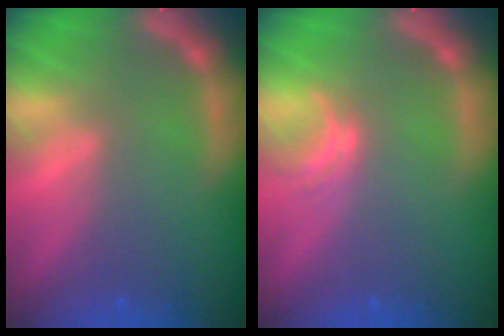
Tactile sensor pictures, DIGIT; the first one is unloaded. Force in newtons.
{"total": 1.5}